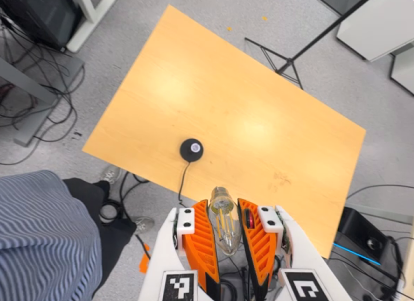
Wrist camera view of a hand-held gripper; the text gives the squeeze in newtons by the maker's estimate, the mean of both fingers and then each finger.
{"total": 22.0, "left": 25.1, "right": 18.9}